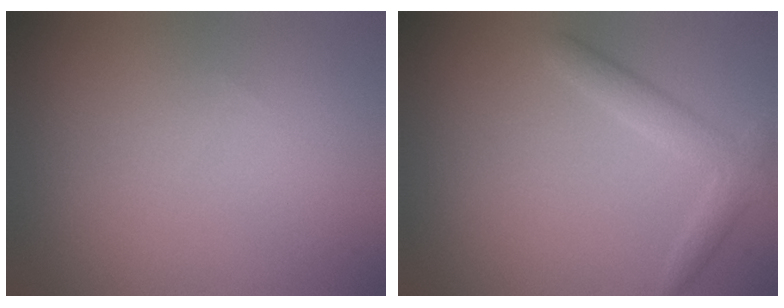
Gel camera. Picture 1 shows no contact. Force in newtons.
{"total": 2.7, "press": 2.7, "slide": 0.1}